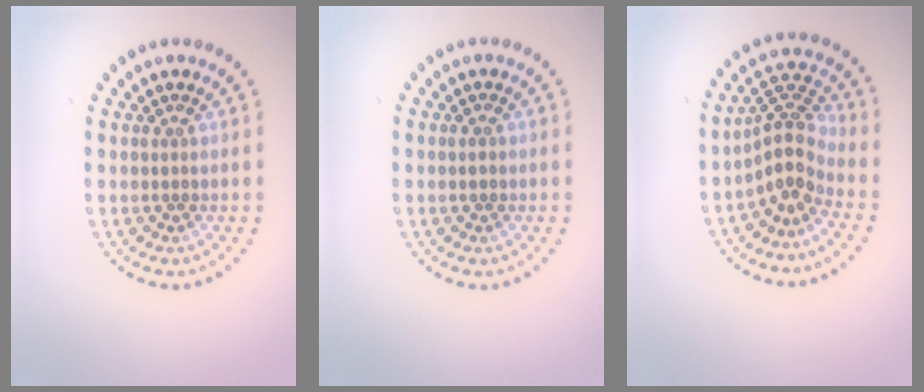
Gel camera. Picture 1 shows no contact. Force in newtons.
{"total": 0.8, "press": 0.8, "slide": 0.2}
{"total": 3.9, "press": 2.8, "slide": 2.7}